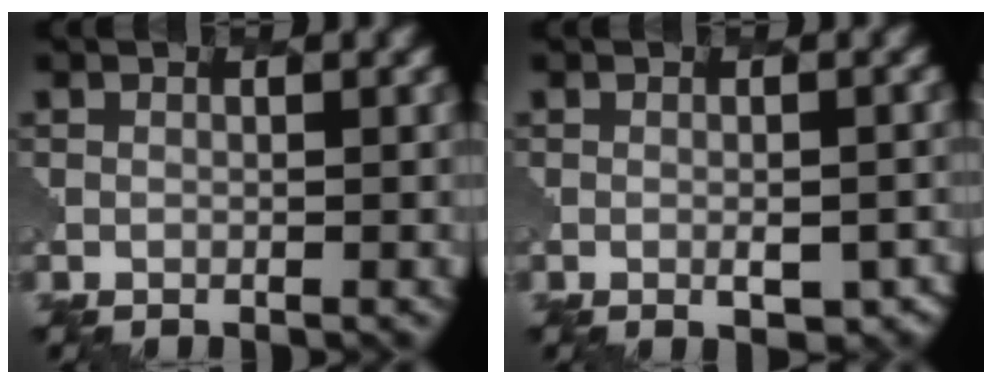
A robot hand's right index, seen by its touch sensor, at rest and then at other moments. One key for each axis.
{"total": 2.8, "fx": -0.9, "fy": 1.3, "fz": 2.3, "tx": -0.032, "ty": -0.007, "tz": -0.005}